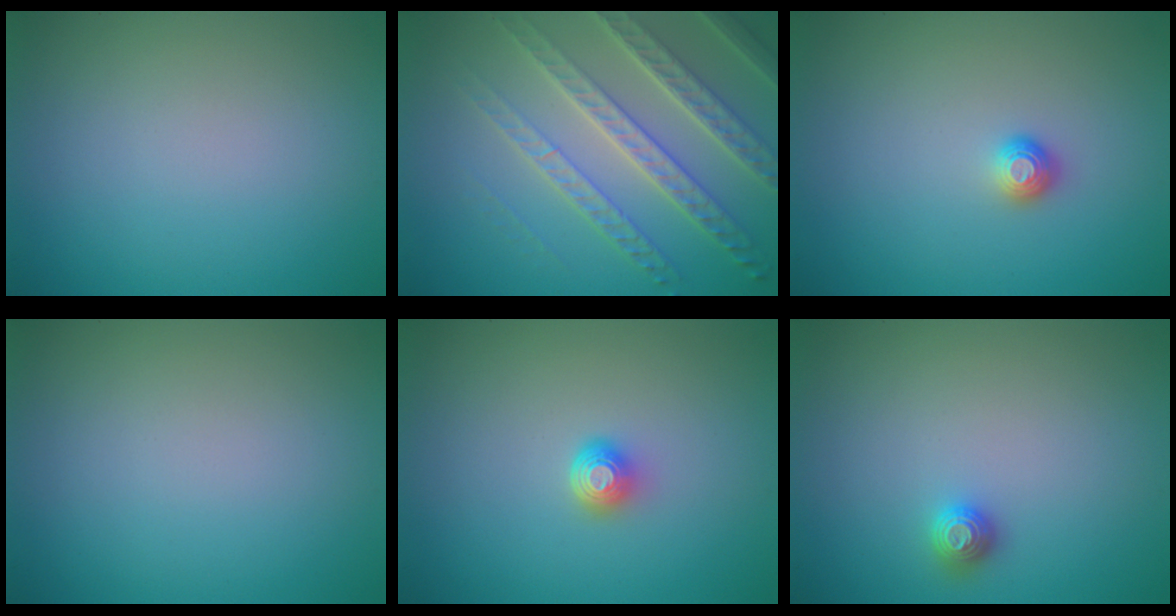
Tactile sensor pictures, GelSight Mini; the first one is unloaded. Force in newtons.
{"total": 7.2, "press": 5.1, "slide": 5.1}
{"total": 1.1, "press": 1.0, "slide": 0.4}
{"total": 0.0}
{"total": 1.6, "press": 1.2, "slide": 1.0}
{"total": 1.3, "press": 1.2, "slide": 0.3}